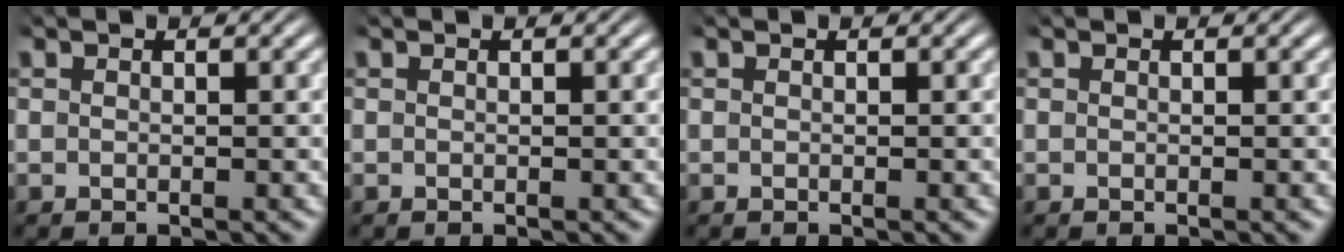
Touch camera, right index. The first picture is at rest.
{"total": 0.0}
{"total": 0.0}
{"total": 0.0}